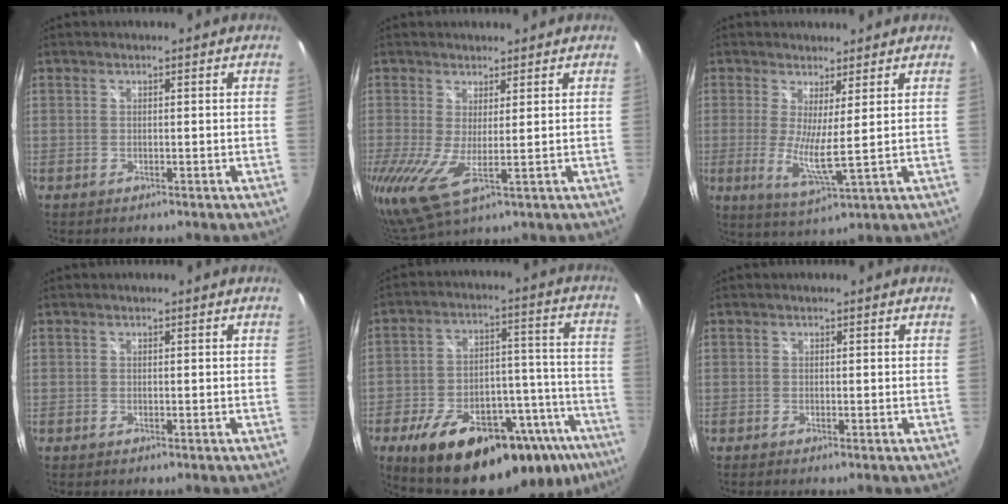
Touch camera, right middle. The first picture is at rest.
{"total": 7.5, "force": [1.1, 1.9, 7.2], "torque": [-0.138, -0.020, 0.014]}
{"total": 6.2, "force": [1.0, -0.1, 6.1], "torque": [-0.120, -0.023, 0.014]}
{"total": 0.0}
{"total": 30.5, "force": [-20.7, 12.5, 18.6], "torque": [-0.272, 0.010, -0.277]}
{"total": 0.0}